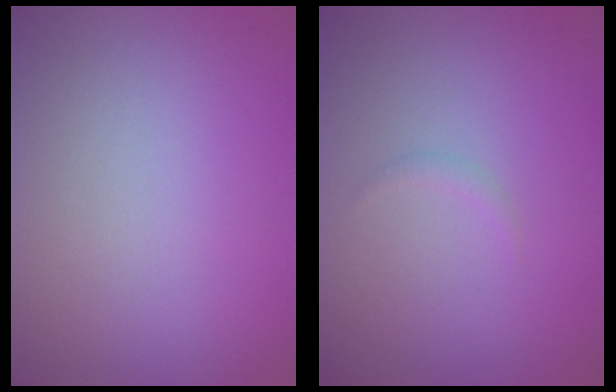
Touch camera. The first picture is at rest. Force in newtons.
{"total": 0.6, "press": 0.6, "slide": 0.1}